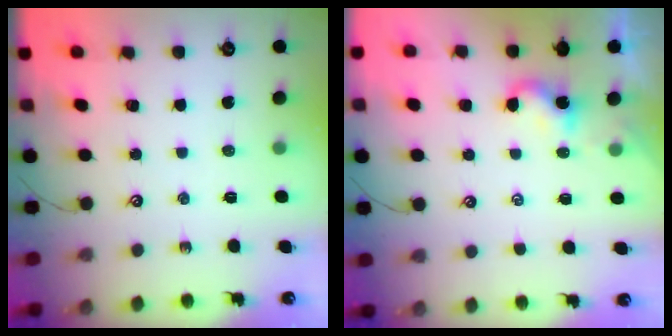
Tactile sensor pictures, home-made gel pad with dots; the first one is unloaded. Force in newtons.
{"total": 1.3, "press": 1.3, "slide": 0.3}